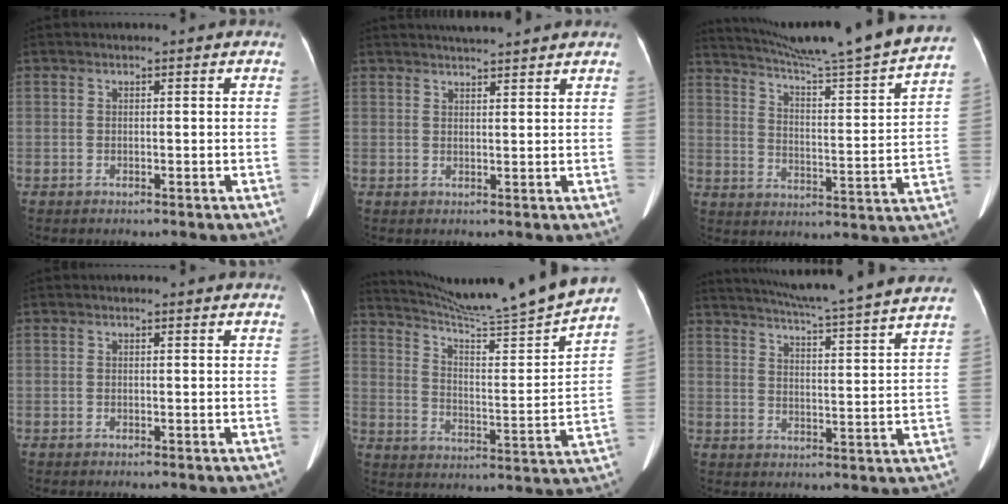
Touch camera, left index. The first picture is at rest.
{"total": 6.0, "force": [5.5, 0.0, 2.3], "torque": [-0.039, 0.028, 0.076]}
{"total": 25.0, "force": [22.5, -1.6, 10.8], "torque": [-0.181, -0.065, 0.307]}
{"total": 0.7, "force": [0.7, 0.0, -0.1], "torque": [-0.009, 0.002, 0.005]}
{"total": 21.3, "force": [19.5, -2.4, 8.0], "torque": [-0.141, -0.063, 0.282]}
{"total": 23.7, "force": [21.5, -1.1, 9.9], "torque": [-0.166, -0.035, 0.279]}